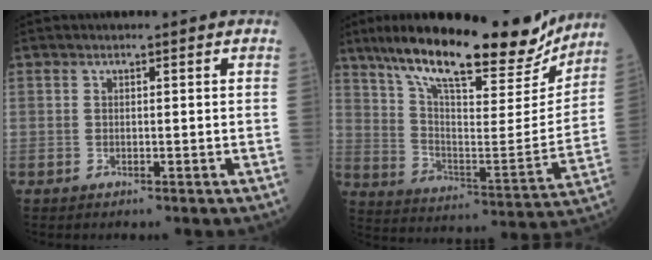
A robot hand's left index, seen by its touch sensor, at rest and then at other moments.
{"total": 24.2, "force": [19.5, 5.0, 13.5], "torque": [-0.224, -0.007, 0.295]}